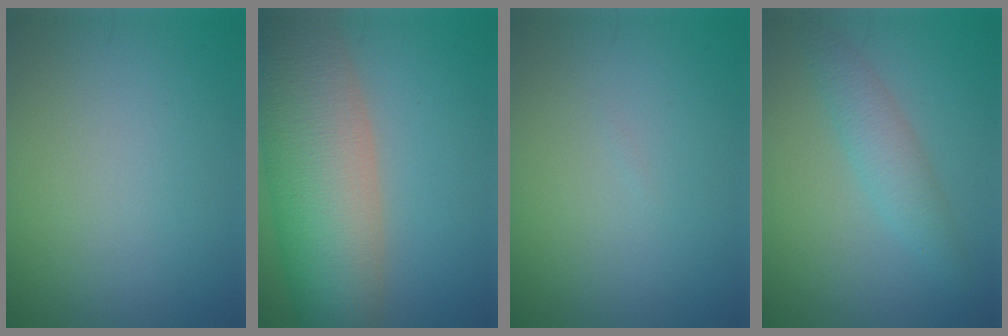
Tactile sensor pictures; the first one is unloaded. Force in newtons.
{"total": 12.4, "press": 12.4, "slide": 0.5}
{"total": 0.0}
{"total": 2.8, "press": 2.8, "slide": 0.0}